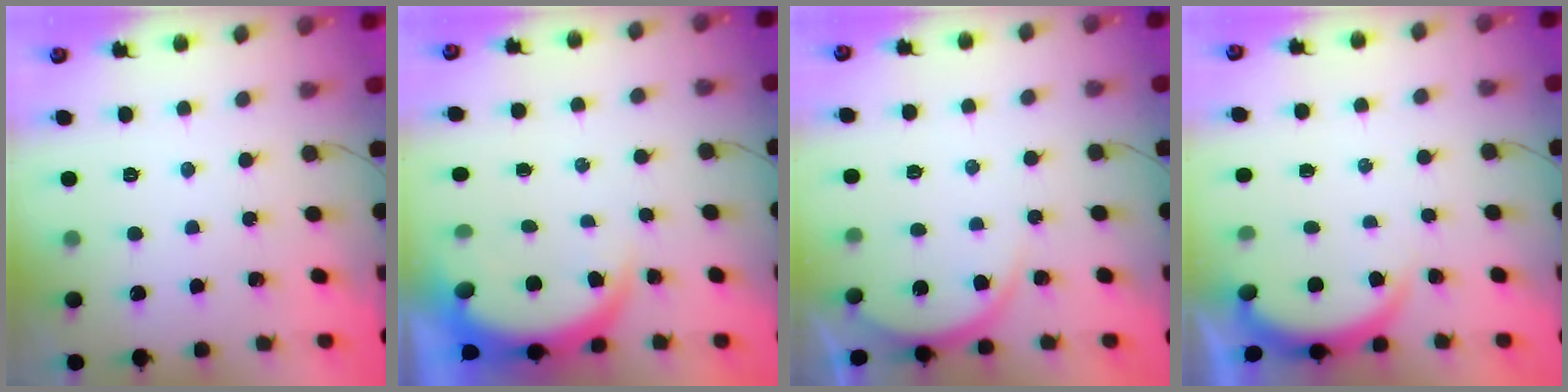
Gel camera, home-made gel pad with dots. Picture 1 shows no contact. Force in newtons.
{"total": 5.6, "press": 5.6, "slide": 0.5}
{"total": 3.9, "press": 3.9, "slide": 0.6}
{"total": 1.8, "press": 1.8, "slide": 0.5}